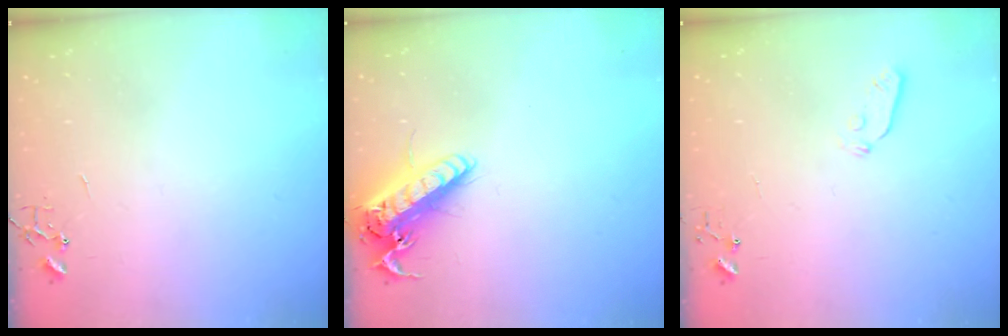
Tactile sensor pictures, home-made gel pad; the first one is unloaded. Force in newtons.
{"total": 17.4, "press": 17.1, "slide": 3.3}
{"total": 3.9, "press": 3.8, "slide": 0.9}